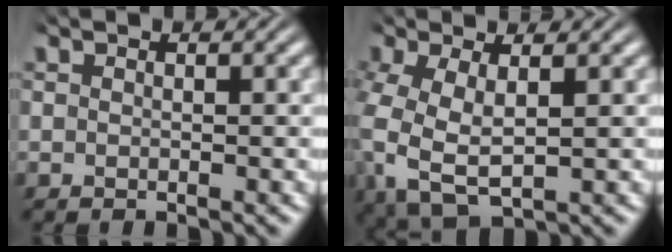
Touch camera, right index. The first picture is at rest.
{"total": 7.6, "force": [-1.3, 5.7, 4.8], "torque": [-0.140, -0.036, -0.004]}